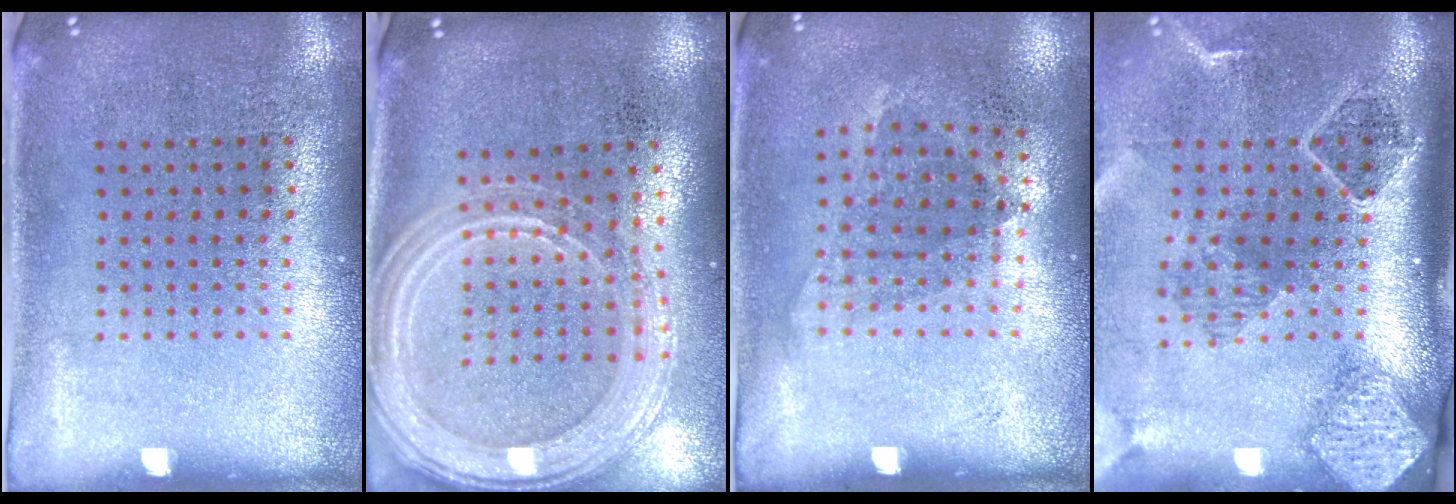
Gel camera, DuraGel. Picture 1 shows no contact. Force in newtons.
{"total": 2.2, "press": 2.0, "slide": 0.8}
{"total": 1.0, "press": 0.8, "slide": 0.6}
{"total": 2.7, "press": 1.9, "slide": 2.0}